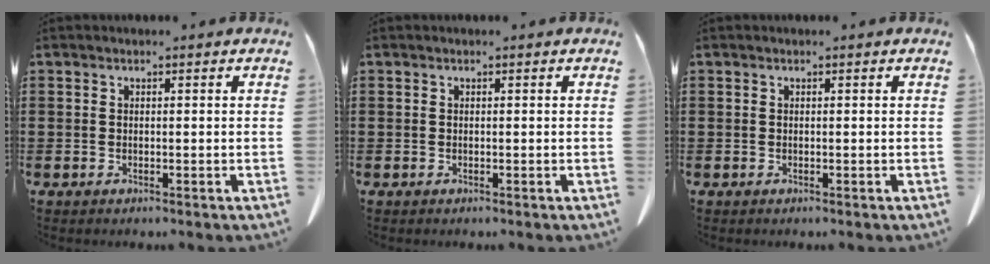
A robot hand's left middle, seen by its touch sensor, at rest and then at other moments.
{"total": 0.0}
{"total": 0.0}